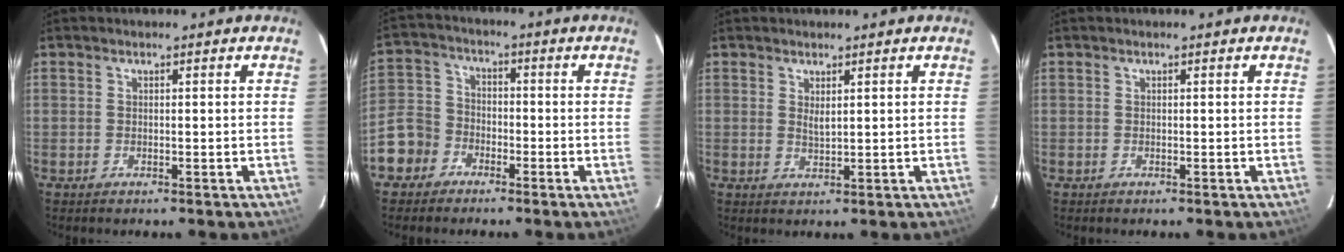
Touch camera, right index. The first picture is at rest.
{"total": 9.5, "force": [-5.2, 7.6, 2.2], "torque": [-0.058, 0.033, -0.102]}
{"total": 1.8, "force": [0.9, 0.4, 1.5], "torque": [-0.026, -0.003, 0.017]}
{"total": 0.0}